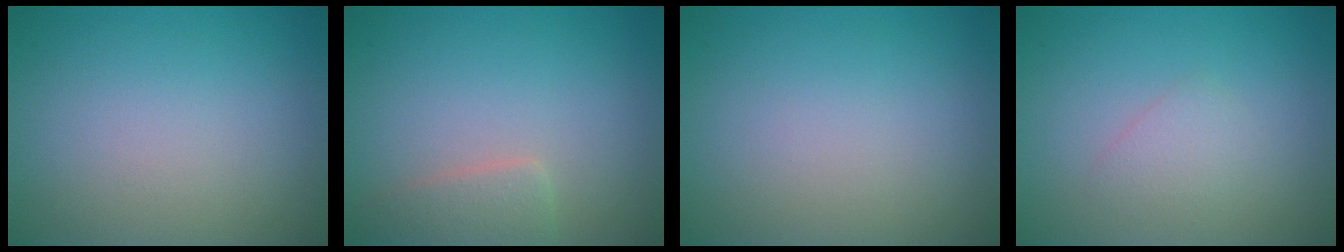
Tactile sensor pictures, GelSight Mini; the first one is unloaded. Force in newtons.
{"total": 2.0, "press": 2.0, "slide": 0.2}
{"total": 0.0}
{"total": 1.4, "press": 1.4, "slide": 0.0}